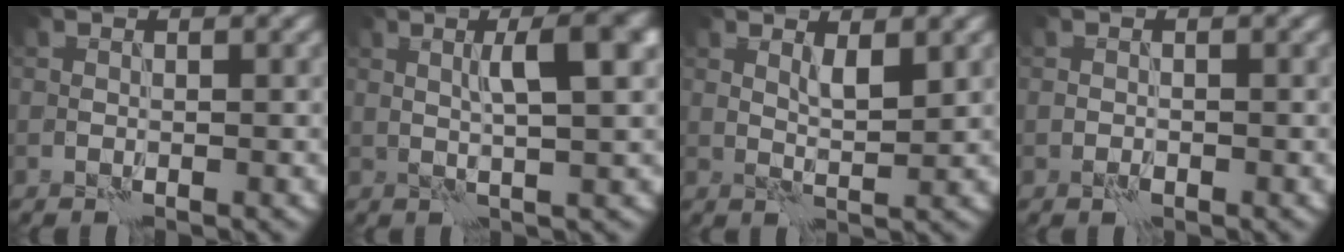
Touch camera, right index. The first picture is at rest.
{"total": 4.7, "force": [1.0, 0.8, 4.6], "torque": [-0.069, 0.013, 0.015]}
{"total": 1.7, "force": [1.2, 0.1, 1.2], "torque": [-0.025, -0.004, 0.023]}
{"total": 0.6, "force": [-0.4, 0.3, 0.3], "torque": [-0.004, 0.002, -0.009]}